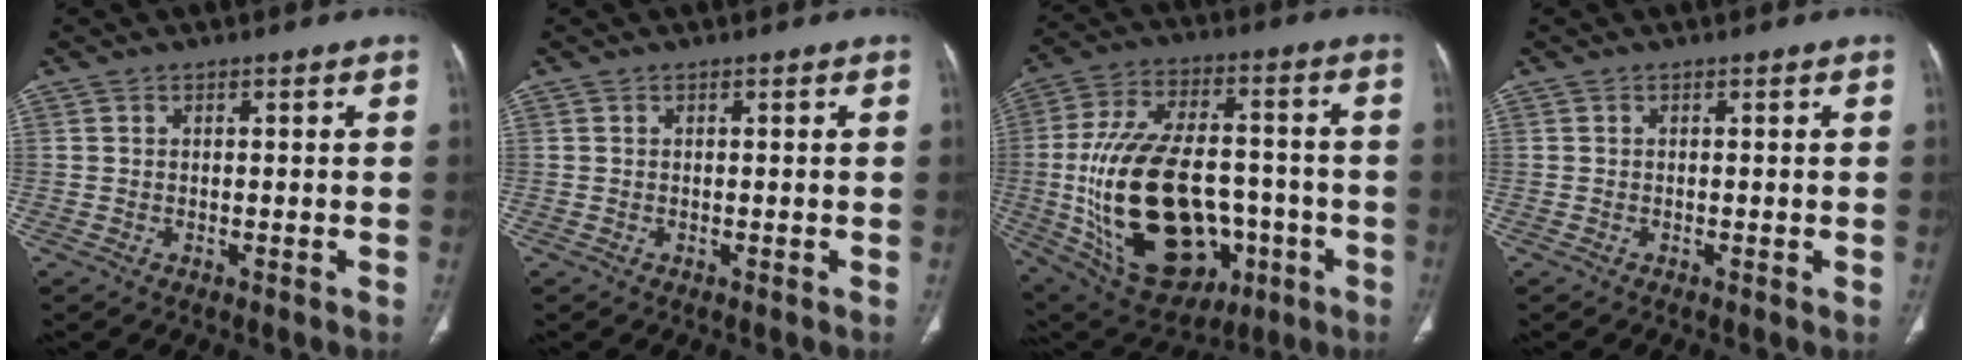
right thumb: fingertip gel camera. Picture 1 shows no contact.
{"total": 0.0}
{"total": 28.2, "force": [-4.3, 16.6, 22.4], "torque": [-0.440, 0.005, -0.034]}
{"total": 0.0}